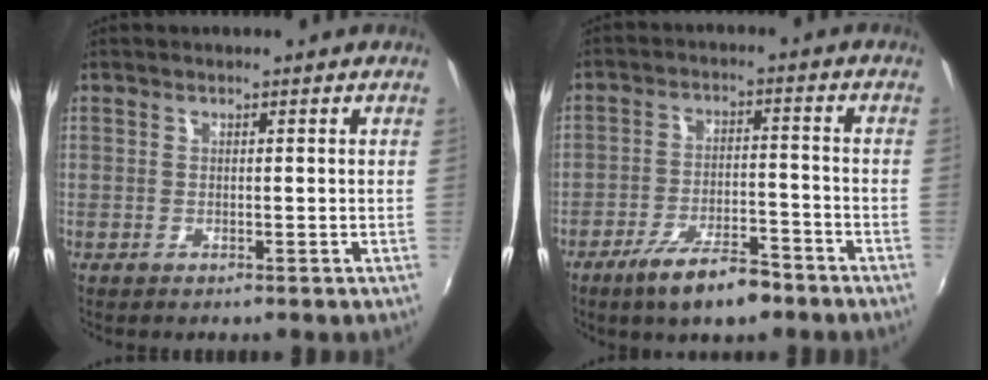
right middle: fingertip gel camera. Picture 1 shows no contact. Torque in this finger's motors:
{"motor_torque": [1.11, -1.03, 0.45, 0.10]}